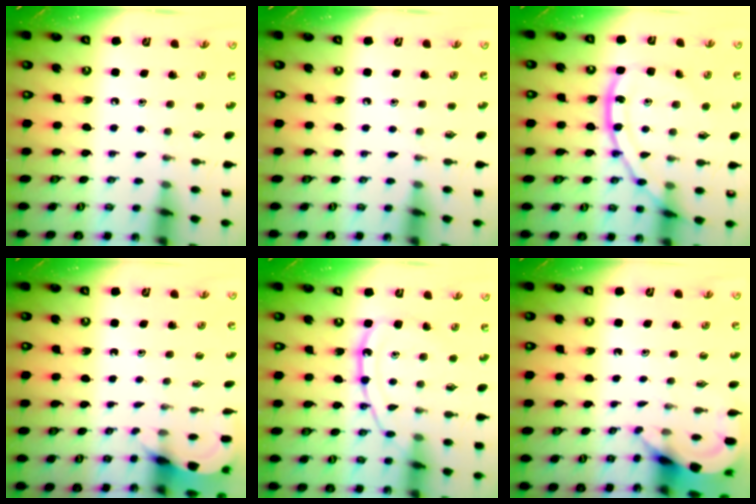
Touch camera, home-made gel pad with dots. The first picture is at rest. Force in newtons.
{"total": 0.0}
{"total": 13.0, "press": 13.0, "slide": 0.3}
{"total": 5.2, "press": 5.2, "slide": 0.1}
{"total": 13.1, "press": 13.1, "slide": 1.0}
{"total": 3.9, "press": 3.9, "slide": 0.1}